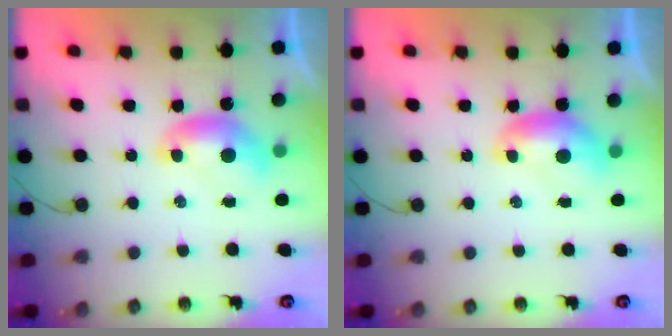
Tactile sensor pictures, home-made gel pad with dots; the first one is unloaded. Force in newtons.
{"total": 0.0}